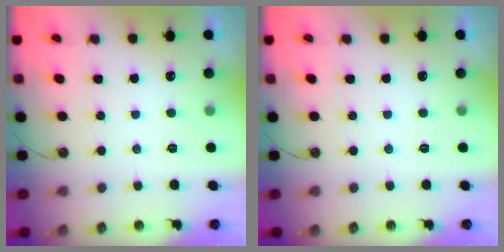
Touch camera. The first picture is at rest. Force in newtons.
{"total": 0.0}